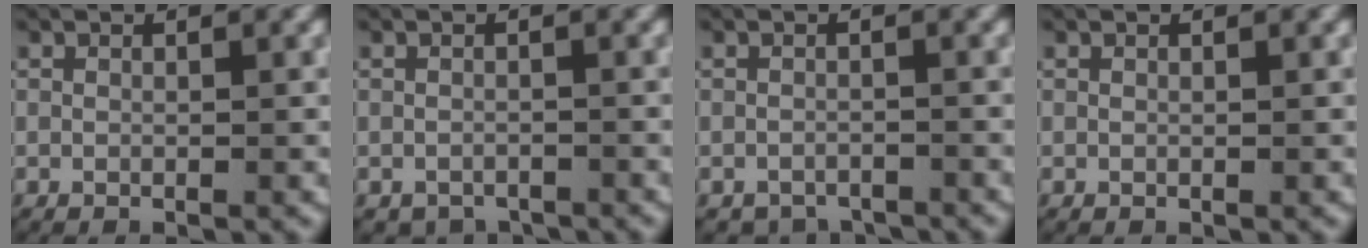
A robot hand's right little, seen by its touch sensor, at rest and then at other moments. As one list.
[{"total": 2.0, "force": [-1.8, 1.0, 0.0], "torque": [-0.001, -0.008, -0.027]}, {"total": 2.8, "force": [-2.6, 1.0, 0.0], "torque": [0.003, -0.009, -0.043]}, {"total": 0.0}]